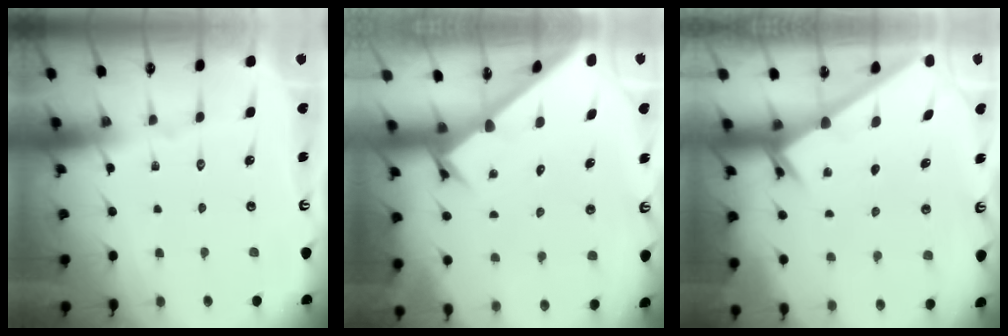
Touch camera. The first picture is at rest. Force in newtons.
{"total": 2.6, "press": 2.6, "slide": 0.3}
{"total": 2.6, "press": 2.6, "slide": 0.2}